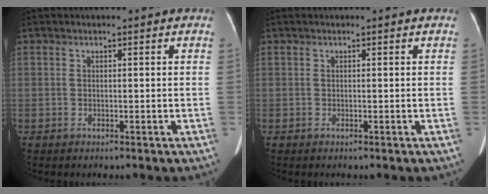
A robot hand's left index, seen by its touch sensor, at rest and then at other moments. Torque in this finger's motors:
{"motor_torque": [0.00, 0.00, 0.00, 0.00]}